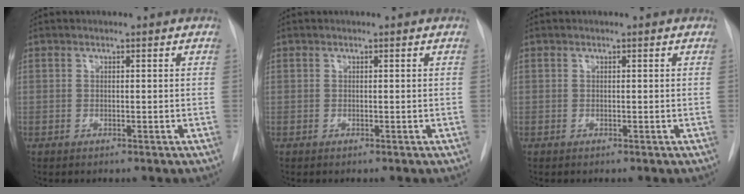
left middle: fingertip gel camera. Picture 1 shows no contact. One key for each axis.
{"total": 0.0}
{"total": 0.0}